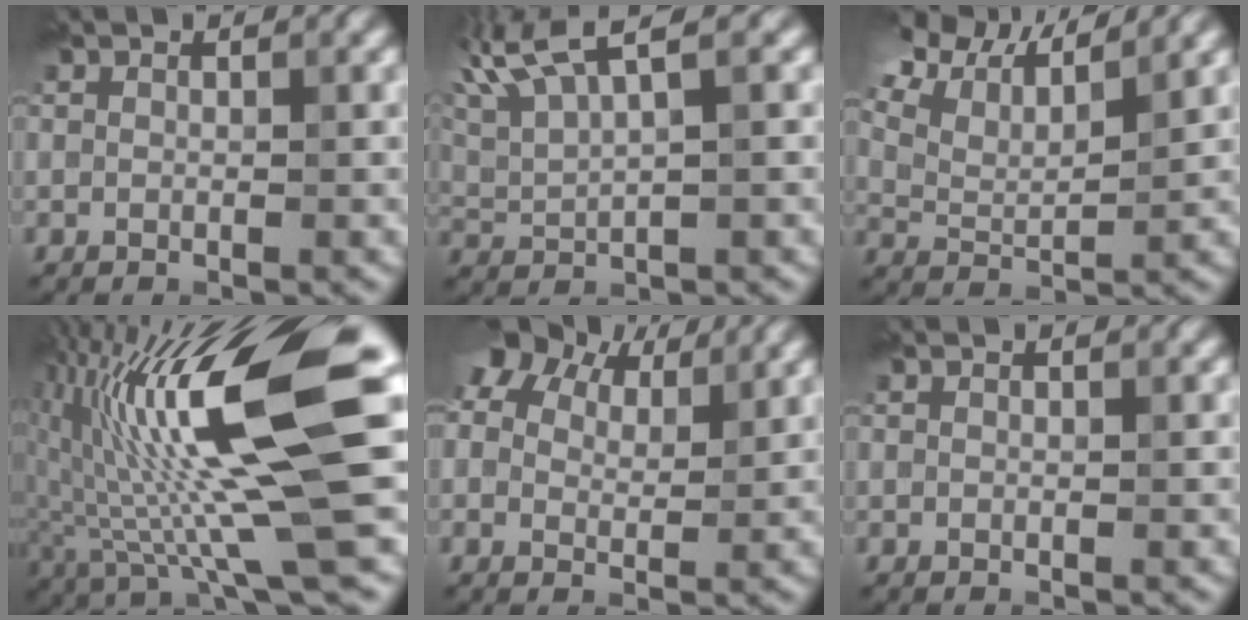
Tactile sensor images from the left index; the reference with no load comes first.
{"total": 5.5, "force": [3.7, 1.1, 3.9], "torque": [-0.090, 0.022, 0.078]}
{"total": 6.8, "force": [5.4, 2.2, 3.5], "torque": [-0.084, 0.025, 0.095]}
{"total": 15.2, "force": [1.1, 3.0, 14.9], "torque": [-0.258, 0.005, 0.024]}
{"total": 6.0, "force": [4.6, 2.8, 2.6], "torque": [-0.065, 0.017, 0.073]}
{"total": 0.0}